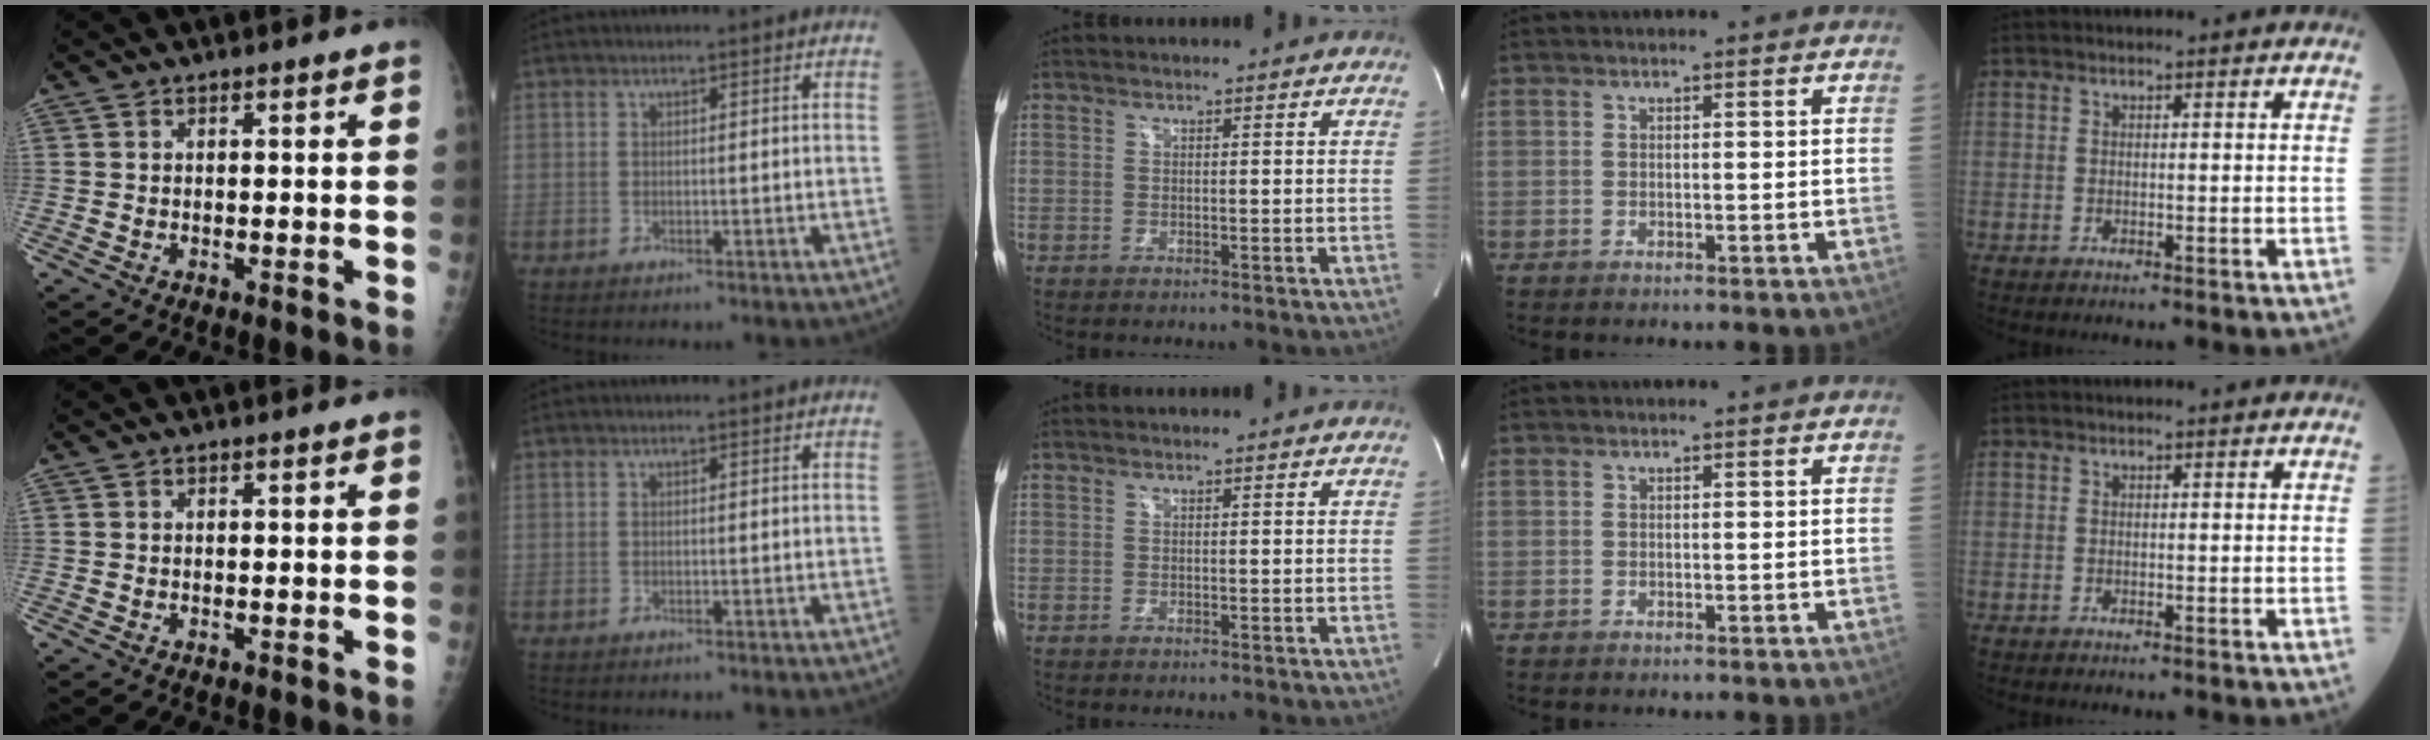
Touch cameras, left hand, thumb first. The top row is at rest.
{}